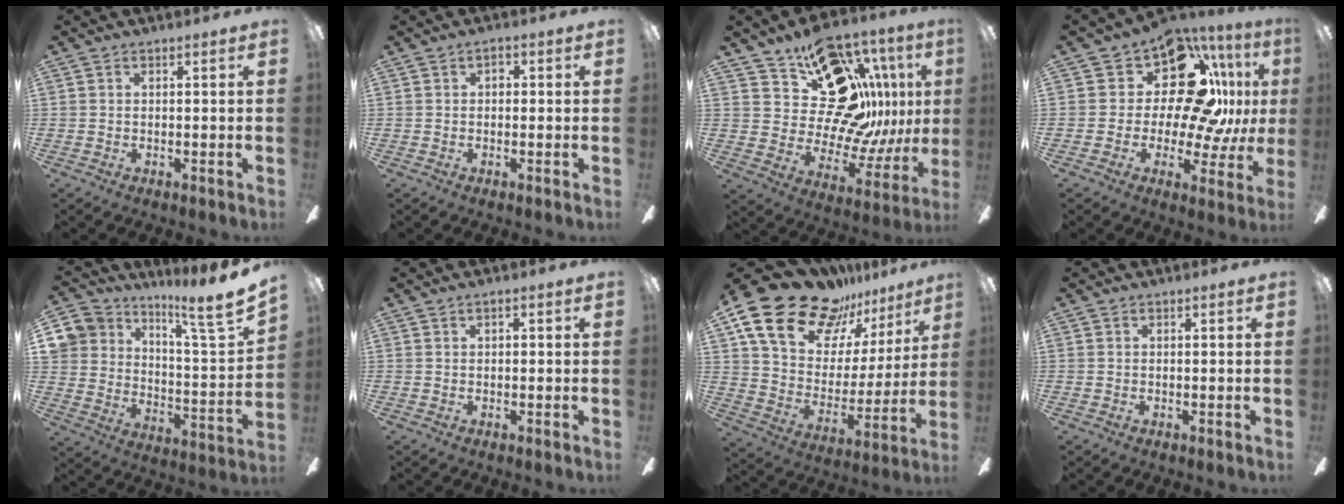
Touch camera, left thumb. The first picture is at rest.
{"total": 1.7, "force": [0.4, 1.1, 1.2], "torque": [-0.016, 0.005, 0.004]}
{"total": 21.9, "force": [10.2, 13.2, 14.2], "torque": [-0.212, -0.073, 0.202]}
{"total": 19.9, "force": [8.7, 11.4, 13.8], "torque": [-0.206, -0.059, 0.154]}
{"total": 13.1, "force": [10.5, 4.4, 6.5], "torque": [-0.101, -0.081, 0.179]}
{"total": 0.9, "force": [0.4, 0.5, 0.7], "torque": [-0.015, 0.003, 0.007]}
{"total": 23.3, "force": [17.4, 12.4, 9.5], "torque": [-0.175, -0.112, 0.321]}
{"total": 0.0}